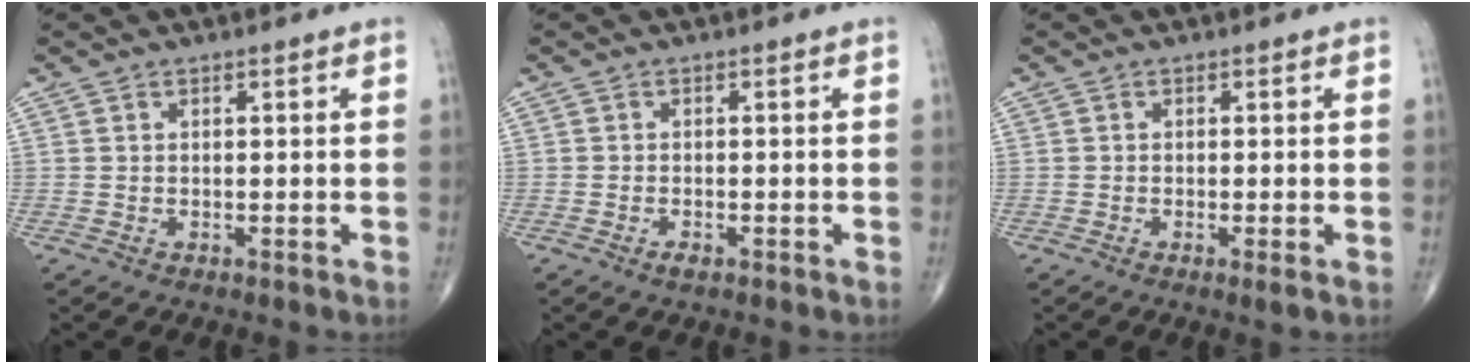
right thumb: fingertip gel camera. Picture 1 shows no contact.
{"total": 1.2, "force": [-0.7, 0.5, 0.8], "torque": [-0.015, 0.002, -0.013]}
{"total": 1.4, "force": [-0.5, 0.1, 1.3], "torque": [-0.028, -0.006, -0.011]}